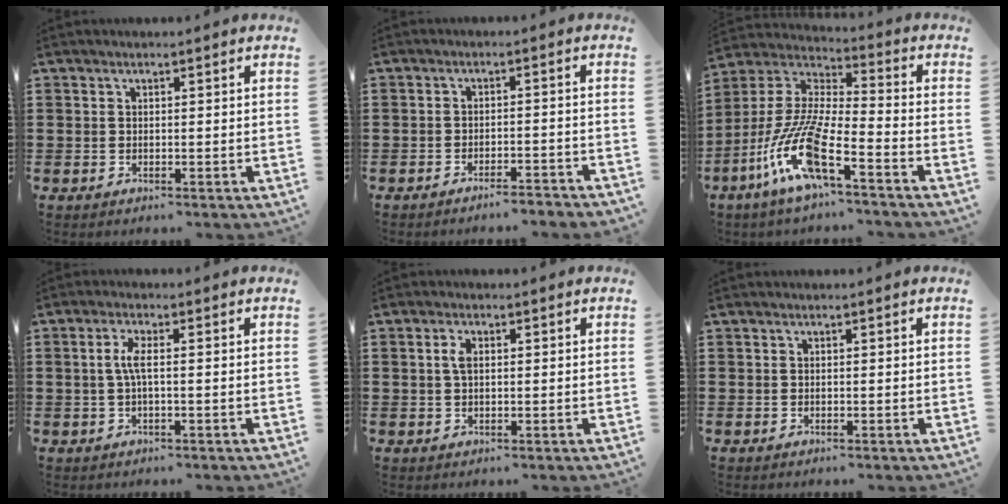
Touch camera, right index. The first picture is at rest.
{"total": 2.7, "force": [-2.6, -0.2, 0.6], "torque": [-0.014, -0.002, -0.053]}
{"total": 12.4, "force": [-7.7, 1.3, 9.6], "torque": [-0.233, -0.025, -0.158]}
{"total": 3.0, "force": [-0.2, 0.5, 3.0], "torque": [-0.063, -0.001, -0.008]}
{"total": 2.2, "force": [0.4, 1.0, 1.9], "torque": [-0.040, 0.007, 0.005]}
{"total": 0.0}